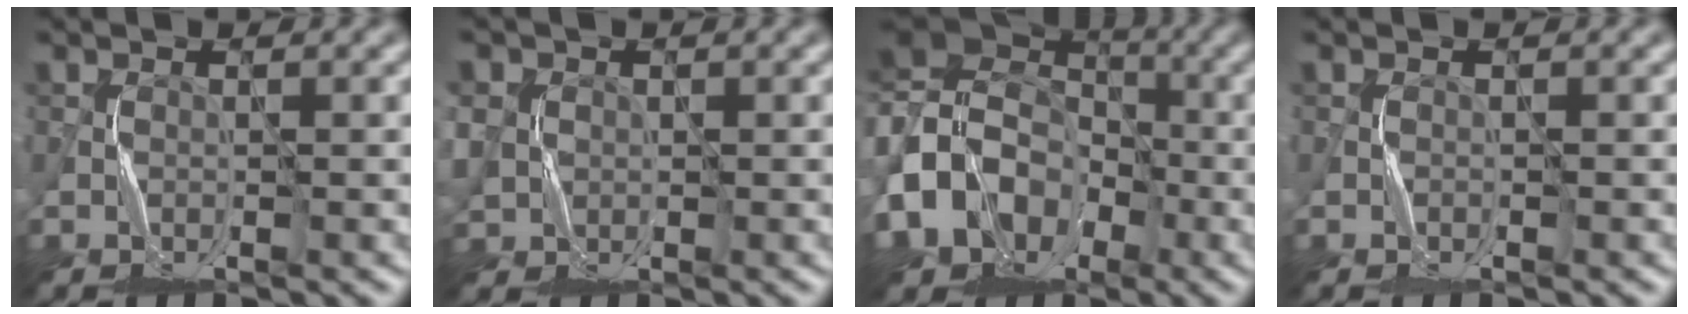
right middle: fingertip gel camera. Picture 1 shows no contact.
{"total": 3.8, "force": [0.2, 3.5, 1.6], "torque": [-0.057, 0.006, 0.006]}
{"total": 13.4, "force": [-4.4, 11.0, 6.4], "torque": [-0.145, -0.005, -0.104]}
{"total": 0.0}